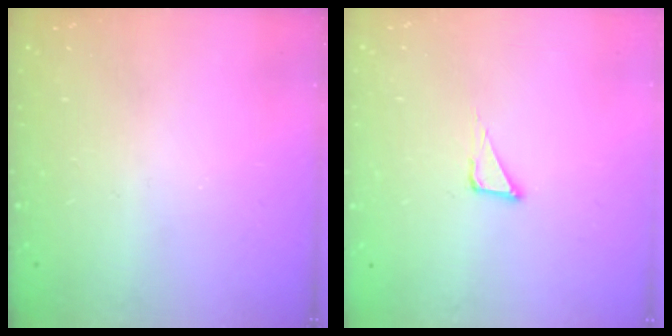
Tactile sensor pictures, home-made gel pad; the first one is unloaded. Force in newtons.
{"total": 3.6, "press": 3.6, "slide": 0.3}